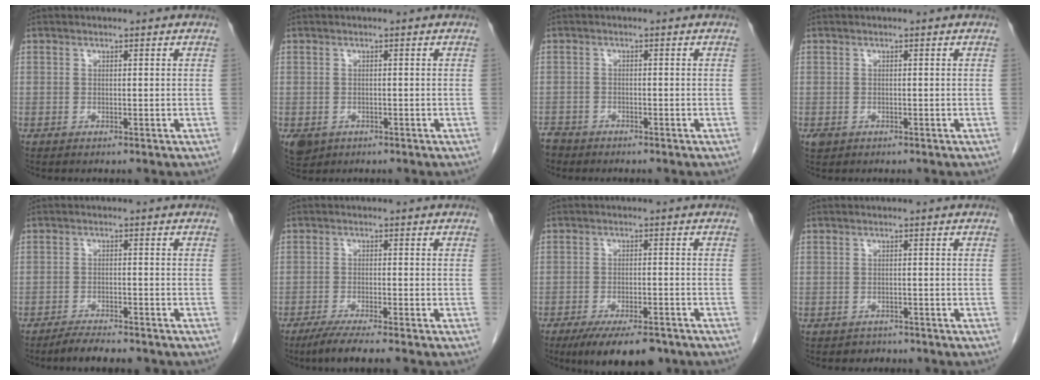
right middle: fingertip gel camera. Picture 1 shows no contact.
{"total": 3.5, "force": [-1.8, 2.8, 1.3], "torque": [-0.024, -0.003, -0.022]}
{"total": 2.6, "force": [-2.4, 1.2, 0.0], "torque": [-0.002, -0.001, -0.044]}
{"total": 1.2, "force": [-0.5, 1.0, 0.5], "torque": [-0.011, 0.002, -0.003]}
{"total": 5.5, "force": [-4.9, 1.0, 2.4], "torque": [-0.035, -0.009, -0.075]}
{"total": 5.9, "force": [-4.6, -0.4, 3.6], "torque": [-0.055, -0.016, -0.078]}
{"total": 10.1, "force": [-7.7, 3.1, 5.8], "torque": [-0.084, -0.010, -0.116]}
{"total": 1.8, "force": [-1.5, 1.0, -0.3], "torque": [-0.005, 0.002, -0.024]}